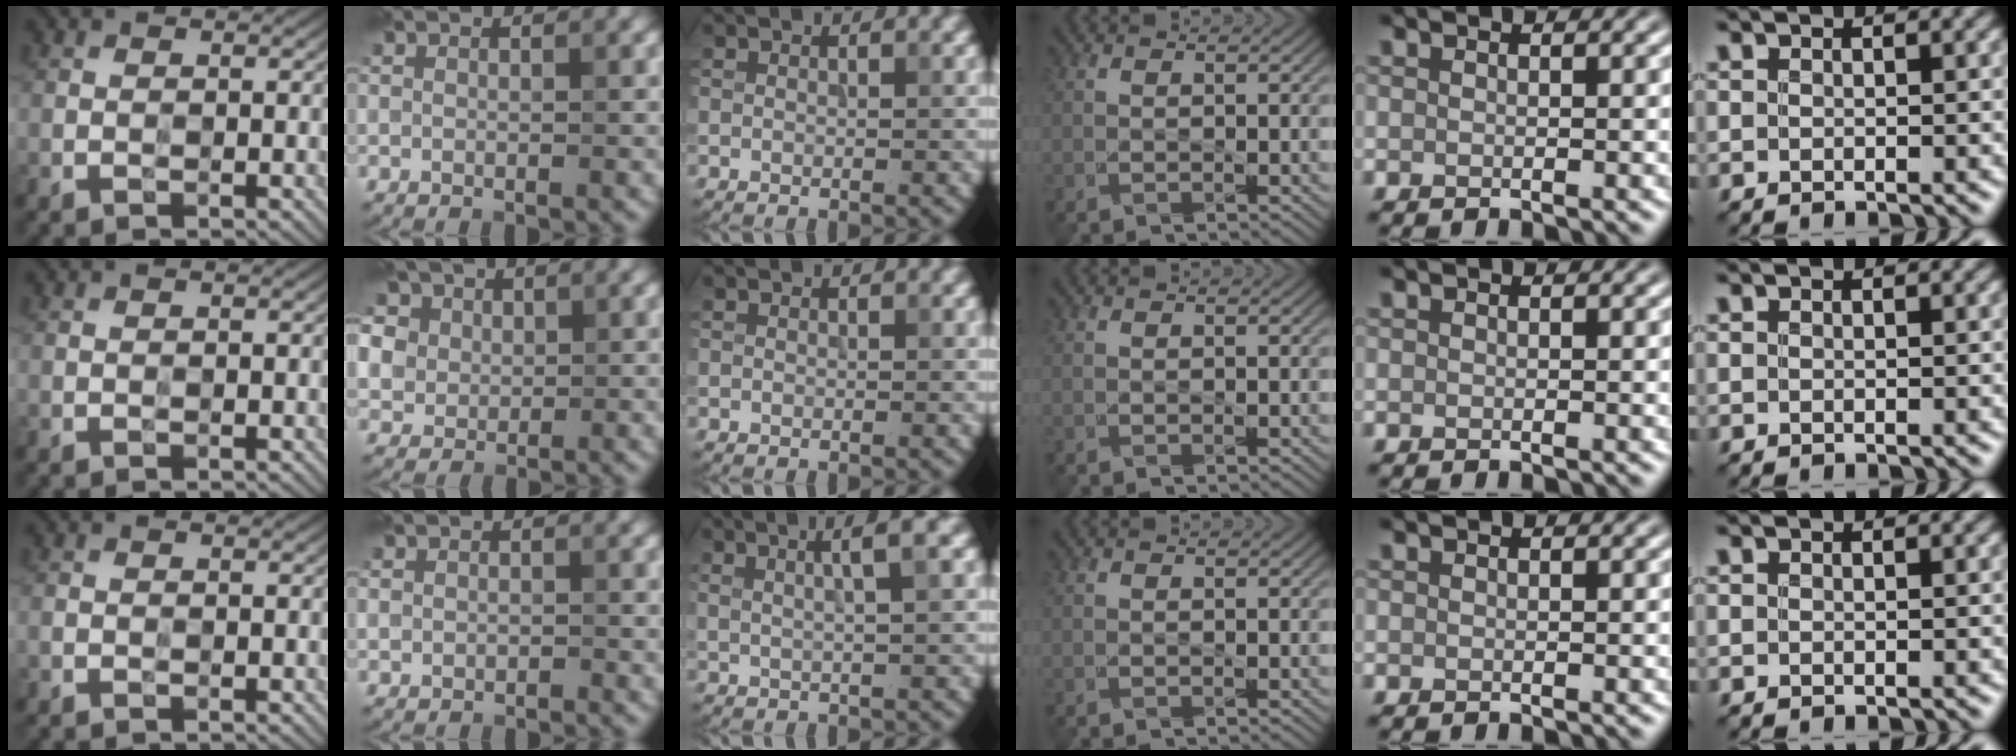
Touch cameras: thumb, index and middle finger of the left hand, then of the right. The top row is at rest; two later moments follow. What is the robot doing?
{"motion": "wipe", "object": "measuring cup"}